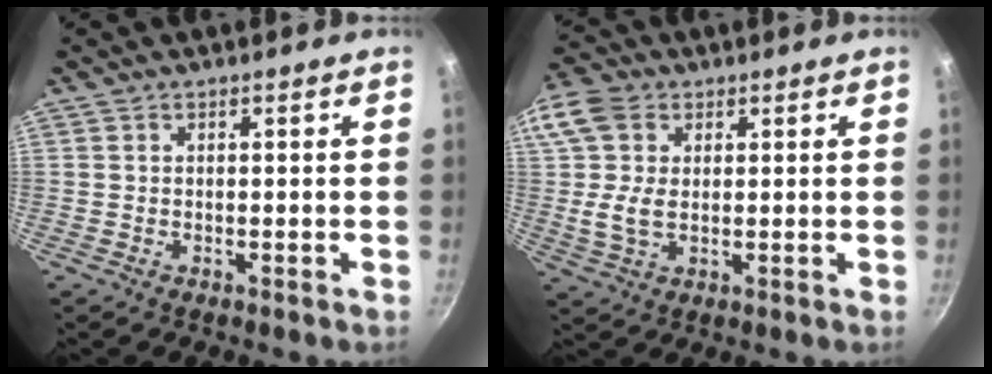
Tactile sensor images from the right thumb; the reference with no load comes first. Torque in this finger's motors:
{"motor_torque": [-0.21, 0.73, 0.29, -0.23, 0.20]}